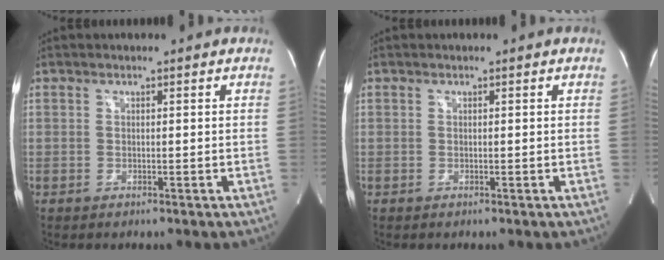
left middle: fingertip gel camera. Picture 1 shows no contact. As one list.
[{"total": 0.0}]